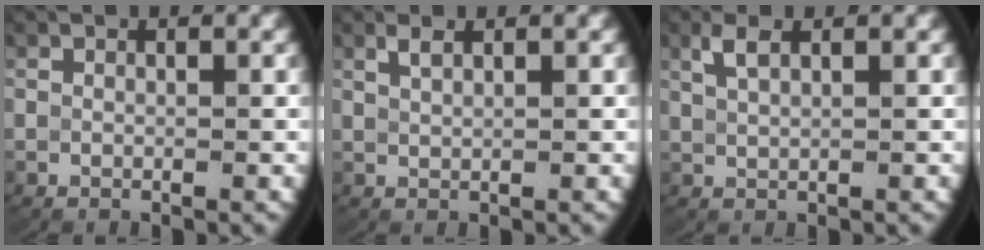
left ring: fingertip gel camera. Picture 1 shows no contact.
{"total": 1.1, "force": [0.9, -0.1, 0.6], "torque": [-0.015, 0.001, 0.023]}
{"total": 1.7, "force": [1.2, 0.2, 1.2], "torque": [-0.030, 0.001, 0.029]}